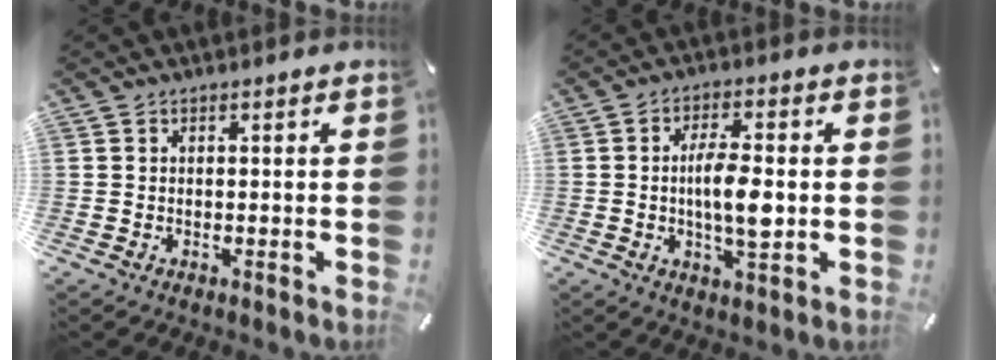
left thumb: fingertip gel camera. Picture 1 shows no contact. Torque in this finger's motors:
{"motor_torque": [-0.12, 0.89, 0.97, -0.20, 0.09]}